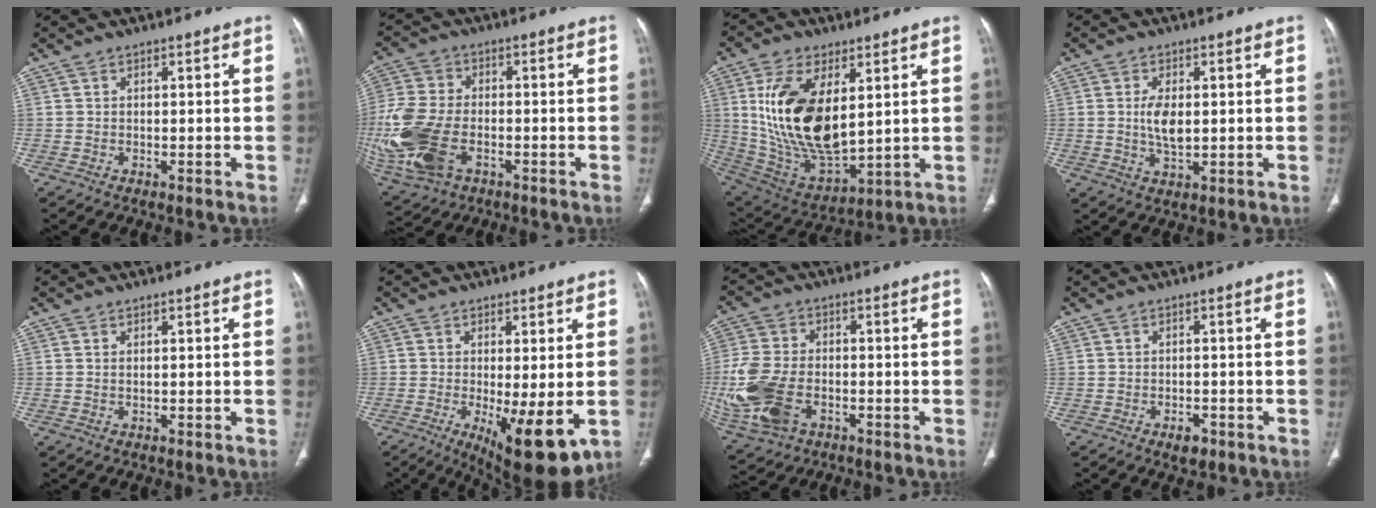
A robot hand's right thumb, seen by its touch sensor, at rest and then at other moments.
{"total": 18.5, "force": [-5.0, 11.4, 13.7], "torque": [-0.346, -0.004, -0.084]}
{"total": 21.4, "force": [4.8, 11.1, 17.6], "torque": [-0.324, -0.030, 0.106]}
{"total": 5.4, "force": [0.5, 2.6, 4.7], "torque": [-0.091, -0.008, 0.012]}
{"total": 0.5, "force": [0.2, 0.2, 0.4], "torque": [-0.013, 0.000, 0.006]}
{"total": 11.7, "force": [-2.9, 3.5, 10.8], "torque": [-0.161, -0.028, -0.033]}
{"total": 15.2, "force": [-3.9, 9.8, 10.9], "torque": [-0.261, 0.001, -0.068]}
{"total": 2.6, "force": [-1.5, 1.5, 1.6], "torque": [-0.021, 0.003, -0.016]}